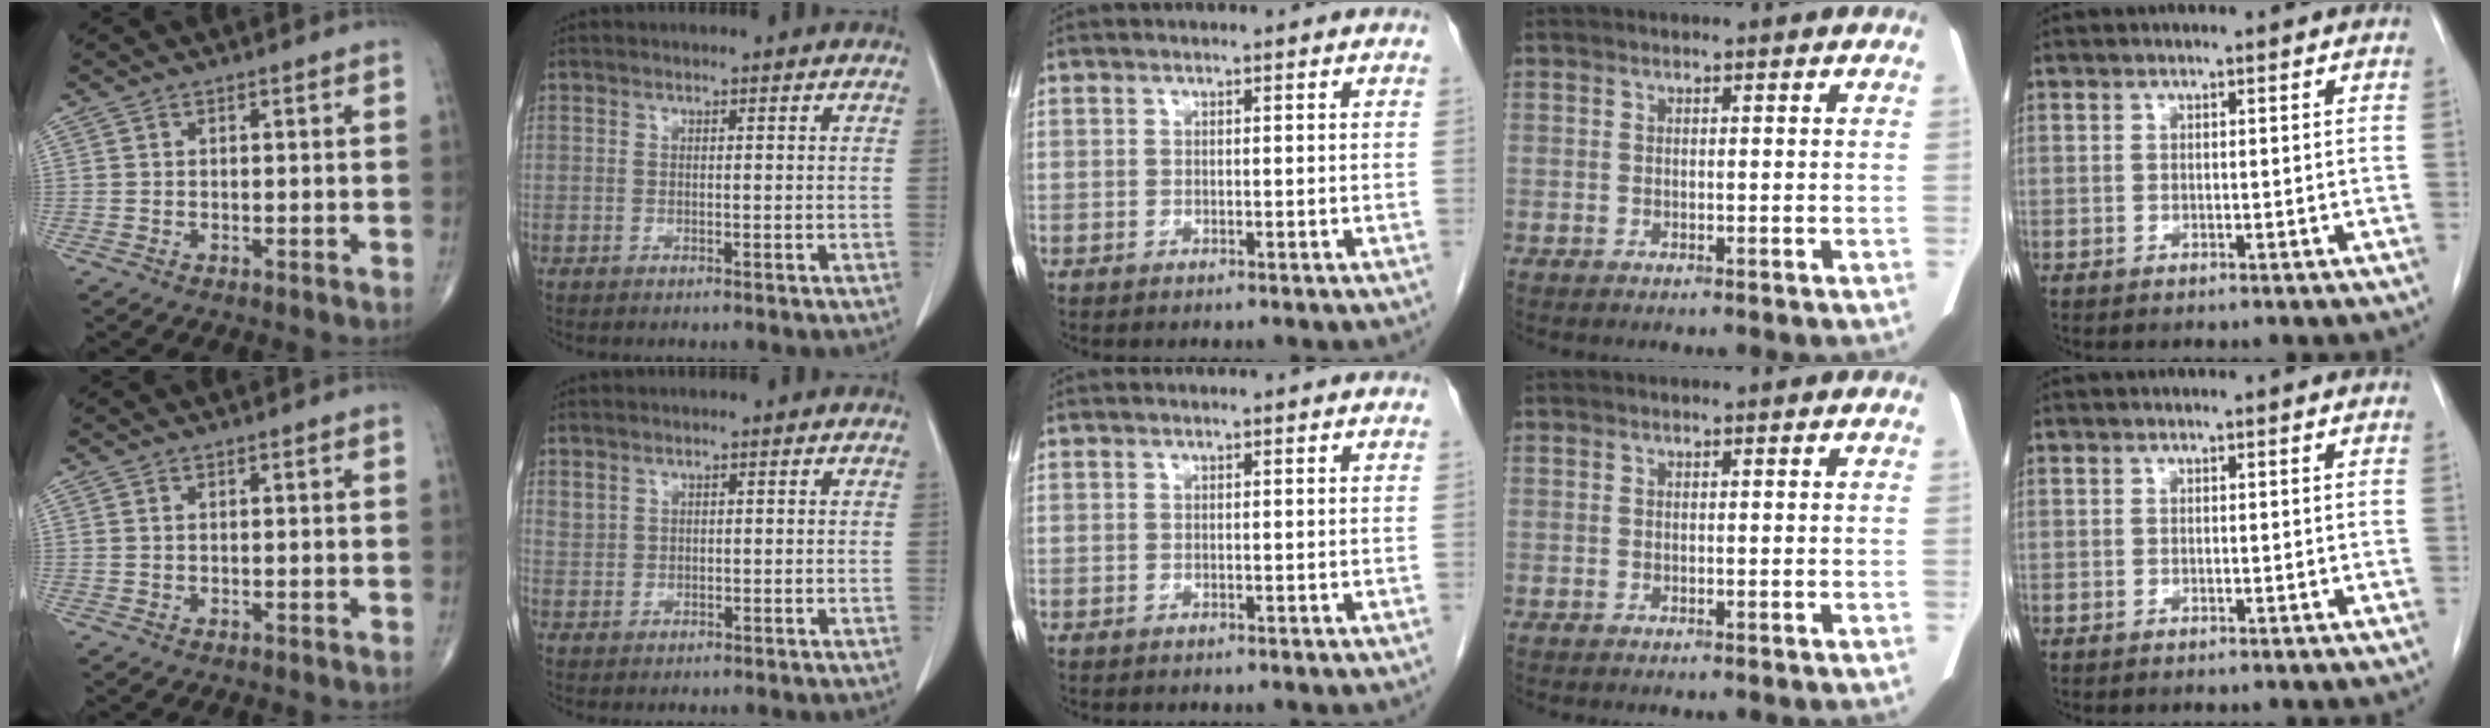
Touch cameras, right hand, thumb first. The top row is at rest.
{"index": {"total": 1.3, "force": [1.2, 0.6, 0.2], "torque": [0.000, 0.002, 0.025]}}